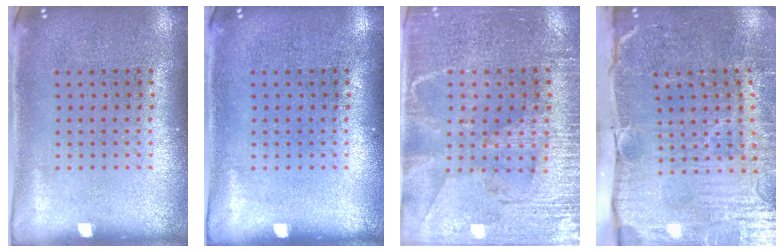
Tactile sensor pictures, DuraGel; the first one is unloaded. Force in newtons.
{"total": 0.0}
{"total": 3.3, "press": 2.8, "slide": 1.7}
{"total": 5.1, "press": 4.3, "slide": 2.7}